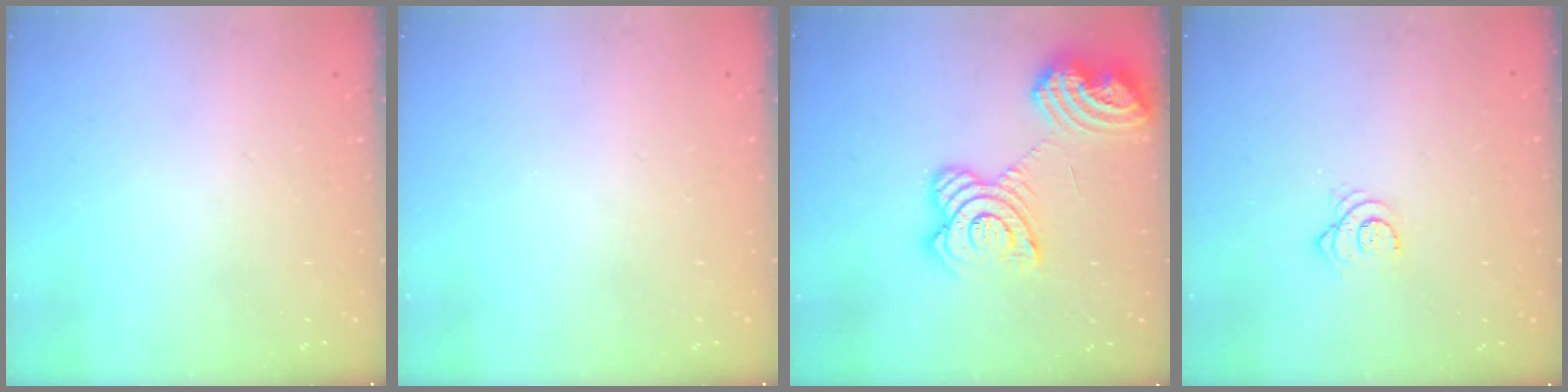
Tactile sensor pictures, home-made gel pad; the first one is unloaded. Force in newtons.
{"total": 0.0}
{"total": 22.4, "press": 22.2, "slide": 2.6}
{"total": 3.7, "press": 3.7, "slide": 0.6}